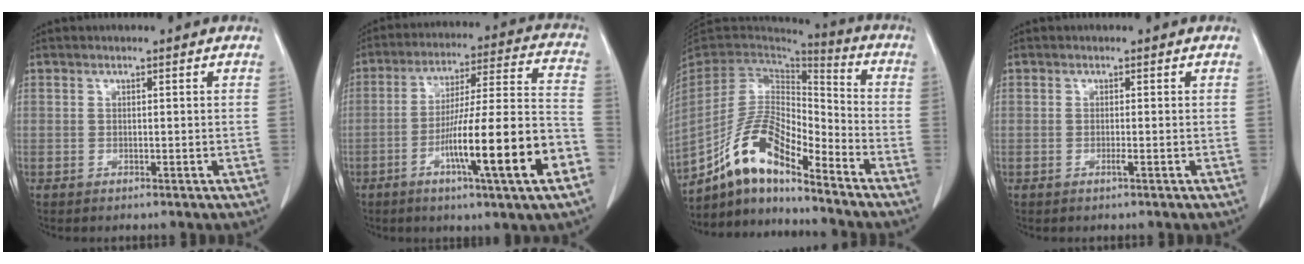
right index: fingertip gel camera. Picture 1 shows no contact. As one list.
[{"total": 18.7, "force": [-7.3, 0.1, 17.2], "torque": [-0.262, 0.001, -0.113]}, {"total": 12.9, "force": [-9.7, 3.5, 7.8], "torque": [-0.157, 0.027, -0.178]}, {"total": 0.5, "force": [-0.2, -0.1, 0.5], "torque": [-0.005, 0.003, -0.003]}]